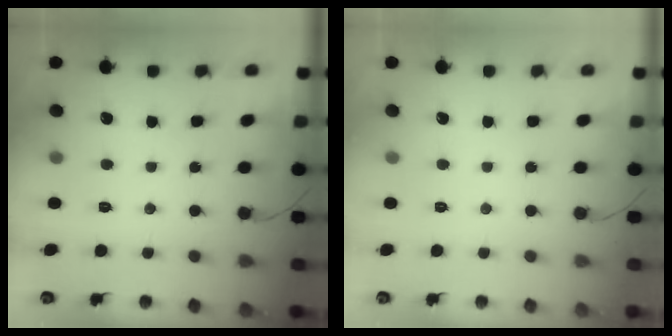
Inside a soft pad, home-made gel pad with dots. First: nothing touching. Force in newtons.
{"total": 0.0}